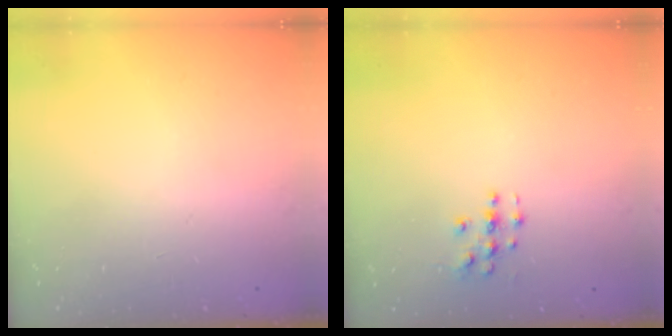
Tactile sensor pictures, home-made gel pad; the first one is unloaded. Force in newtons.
{"total": 3.4, "press": 3.4, "slide": 0.2}